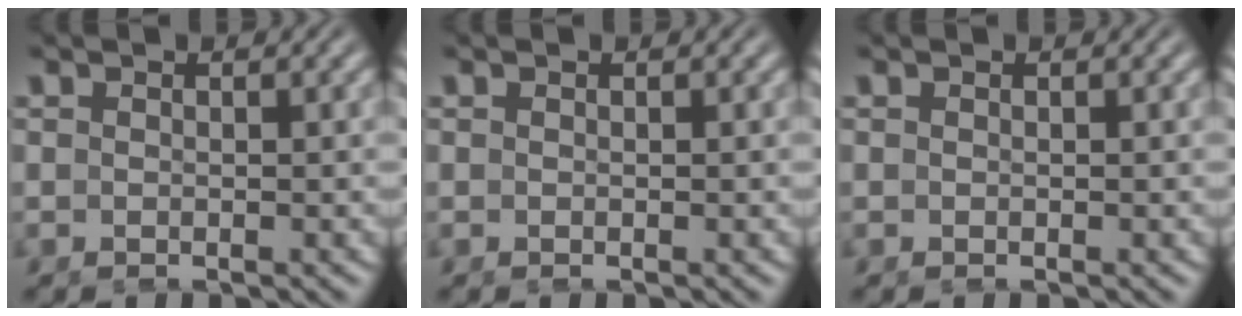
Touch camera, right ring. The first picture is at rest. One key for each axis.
{"total": 0.0}
{"total": 0.0}